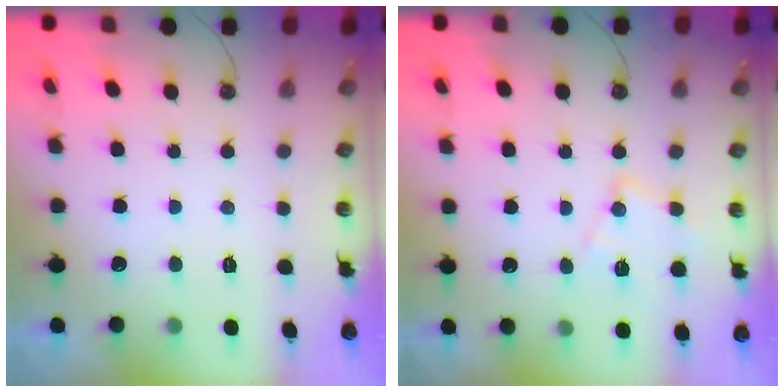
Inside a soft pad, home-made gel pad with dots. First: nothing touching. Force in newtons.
{"total": 10.3, "press": 10.2, "slide": 0.8}